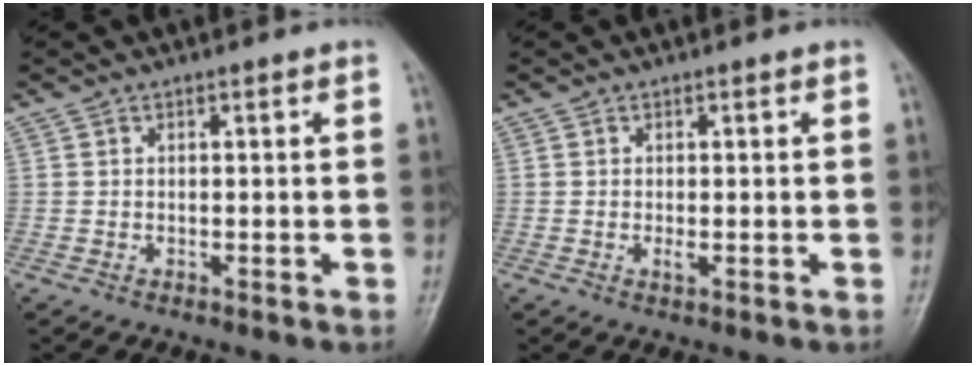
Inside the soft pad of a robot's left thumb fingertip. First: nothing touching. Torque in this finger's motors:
{"motor_torque": [-0.04, 0.25, -0.09, -0.25, 0.00]}